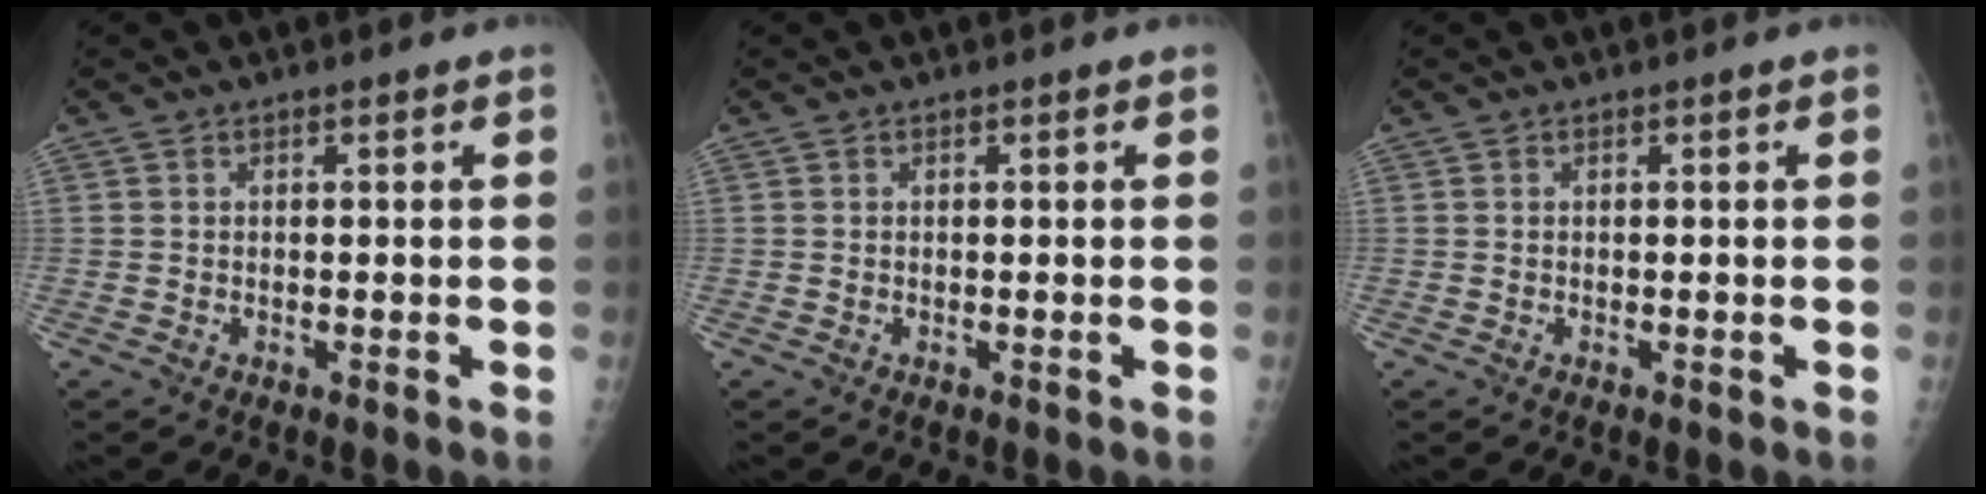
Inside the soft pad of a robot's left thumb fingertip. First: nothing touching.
{"total": 0.0}
{"total": 0.0}